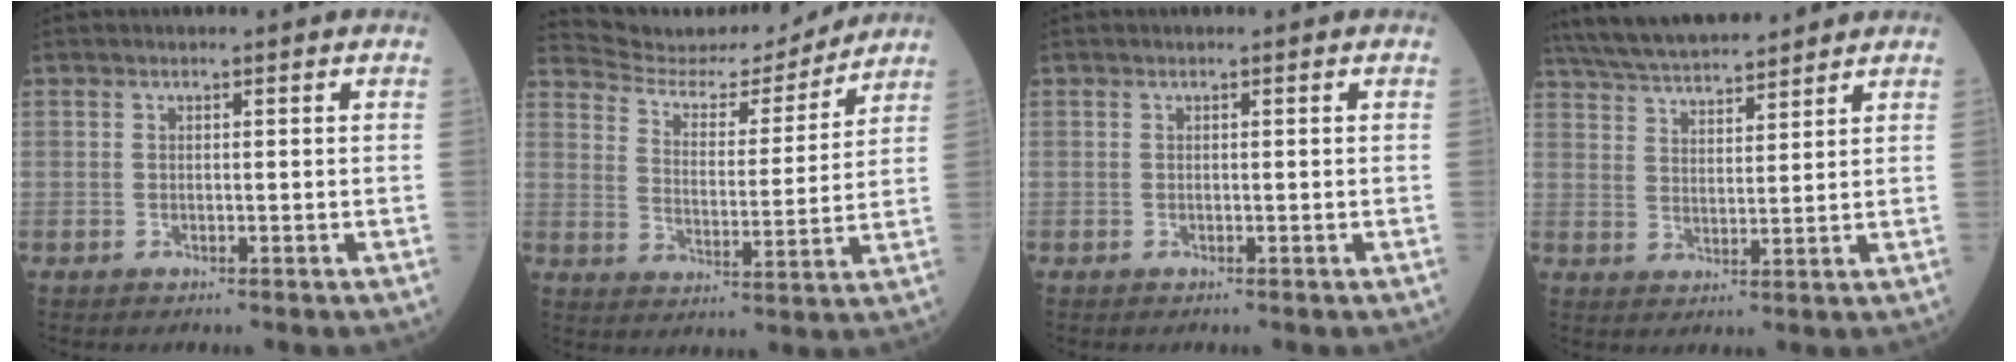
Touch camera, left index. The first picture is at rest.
{"total": 13.8, "force": [13.5, 1.7, 2.3], "torque": [-0.045, -0.006, 0.204]}
{"total": 0.0}
{"total": 12.9, "force": [11.7, 1.9, 5.0], "torque": [-0.098, 0.029, 0.201]}